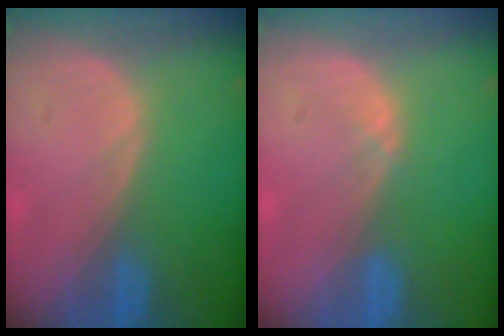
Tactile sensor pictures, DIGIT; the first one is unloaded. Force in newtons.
{"total": 0.7, "press": 0.6, "slide": 0.4}